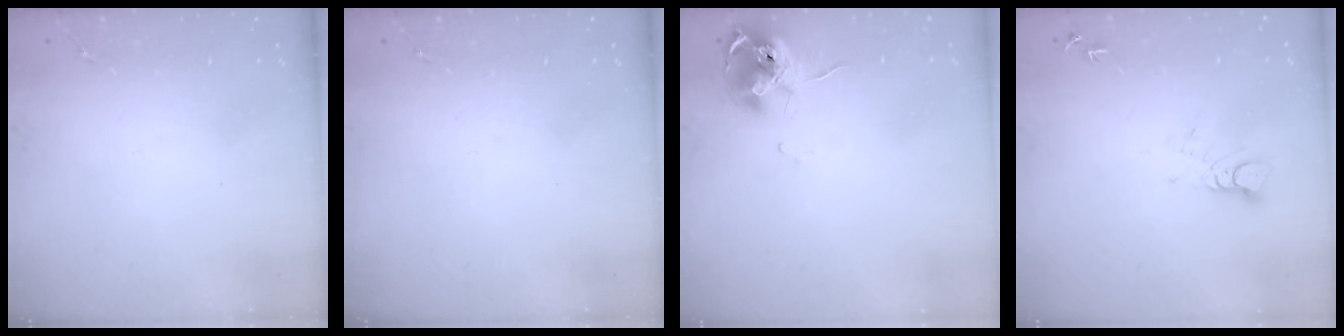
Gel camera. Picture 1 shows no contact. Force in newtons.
{"total": 0.0}
{"total": 11.9, "press": 11.8, "slide": 1.2}
{"total": 3.6, "press": 3.6, "slide": 0.3}